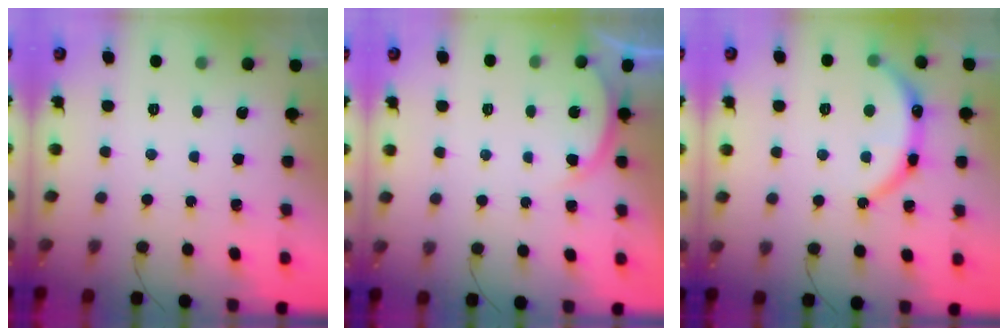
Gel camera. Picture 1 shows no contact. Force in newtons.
{"total": 3.3, "press": 3.3, "slide": 0.4}
{"total": 8.2, "press": 8.0, "slide": 1.8}